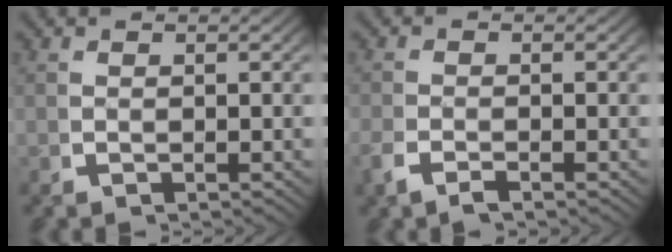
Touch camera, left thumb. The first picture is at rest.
{"total": 1.4, "force": [-1.0, 0.5, 0.9], "torque": [-0.021, -0.003, -0.024]}